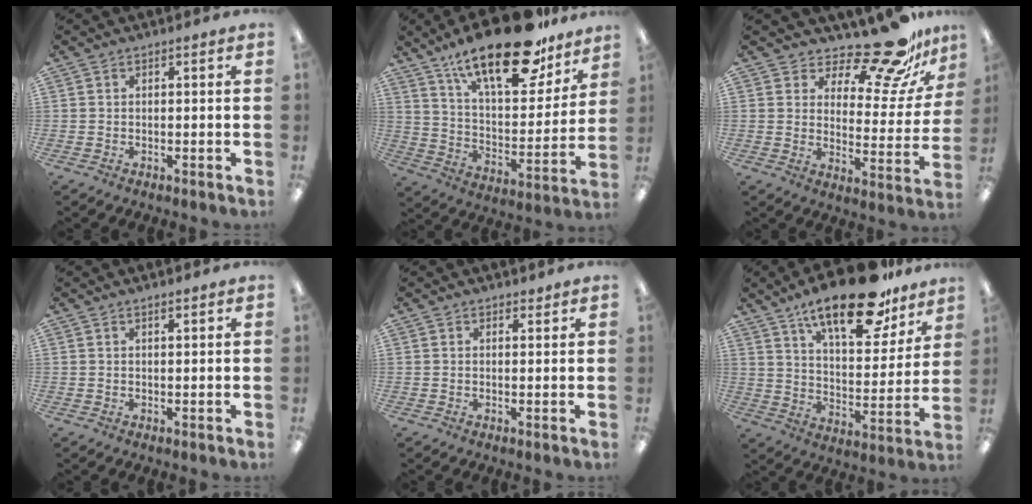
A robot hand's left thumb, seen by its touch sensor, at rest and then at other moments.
{"total": 23.8, "force": [16.9, 8.4, 14.4], "torque": [-0.221, -0.105, 0.285]}
{"total": 17.9, "force": [15.1, 5.3, 8.2], "torque": [-0.126, -0.118, 0.256]}
{"total": 1.1, "force": [0.9, 0.2, 0.5], "torque": [-0.012, -0.001, 0.017]}
{"total": 1.3, "force": [1.1, 0.6, 0.1], "torque": [0.007, -0.003, 0.020]}
{"total": 21.2, "force": [15.1, 7.8, 12.6], "torque": [-0.193, -0.090, 0.251]}